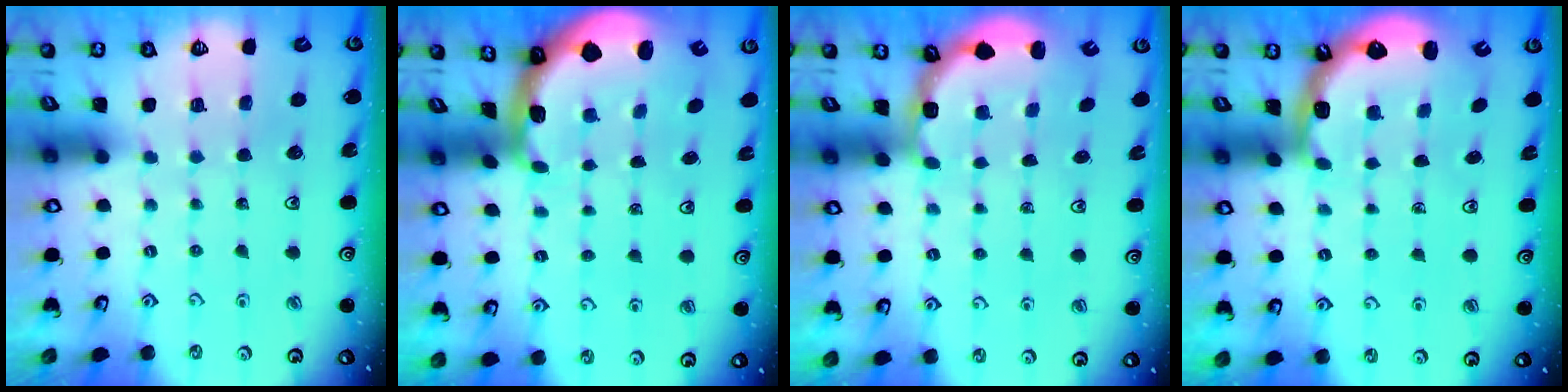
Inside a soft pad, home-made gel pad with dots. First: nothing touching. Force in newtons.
{"total": 1.9, "press": 1.8, "slide": 0.5}
{"total": 2.8, "press": 2.5, "slide": 1.4}
{"total": 2.6, "press": 2.4, "slide": 1.1}